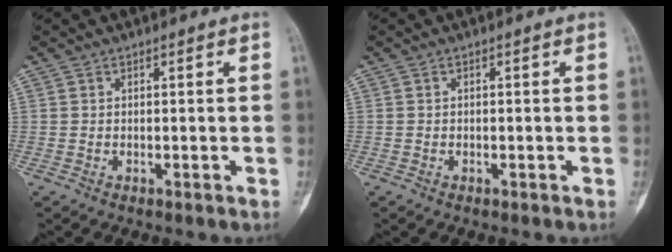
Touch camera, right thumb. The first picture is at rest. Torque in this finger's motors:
{"motor_torque": [0.15, -0.61, -0.50, -0.48, -0.17]}